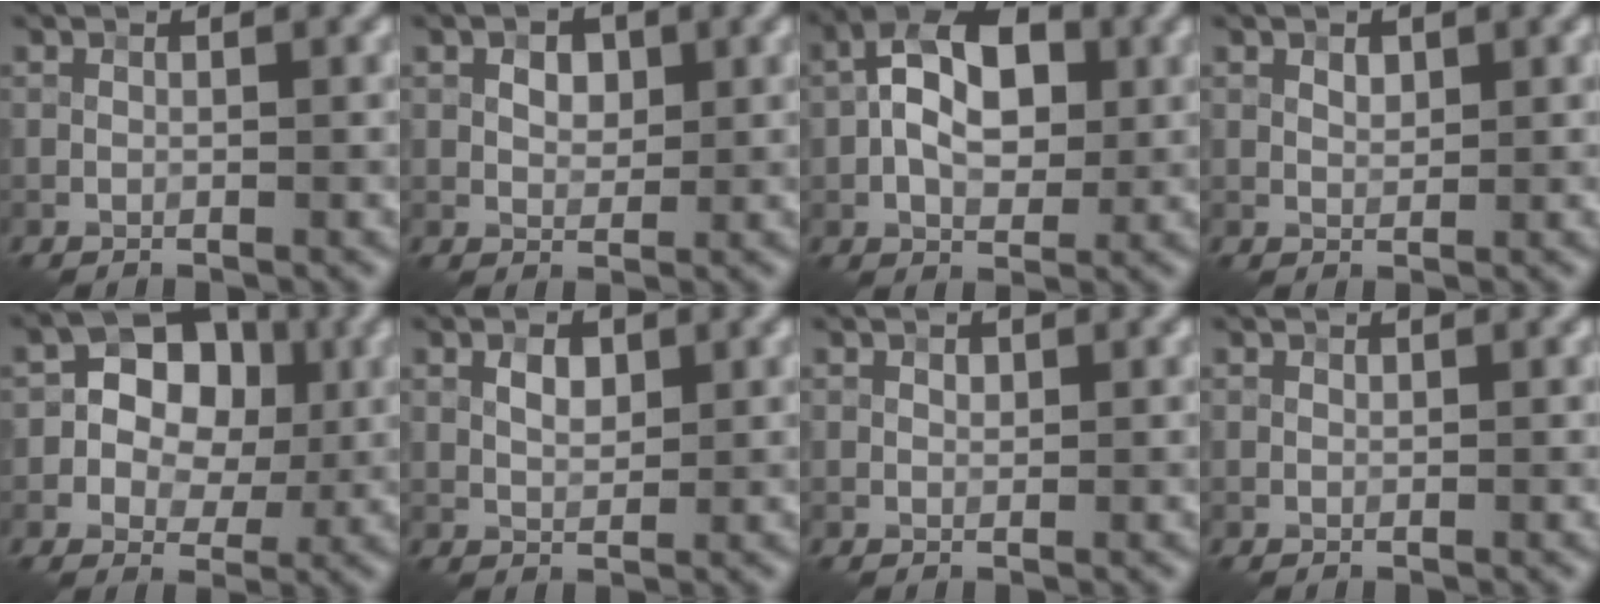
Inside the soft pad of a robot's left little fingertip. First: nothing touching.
{"total": 2.4, "force": [0.8, 1.6, 1.6], "torque": [-0.025, -0.001, 0.013]}
{"total": 7.5, "force": [0.5, 4.5, 6.0], "torque": [-0.102, 0.016, -0.004]}
{"total": 1.2, "force": [0.6, 0.7, 0.7], "torque": [-0.011, 0.000, 0.011]}
{"total": 7.3, "force": [0.7, 5.8, 4.4], "torque": [-0.042, 0.014, -0.012]}
{"total": 2.0, "force": [0.7, 1.2, 1.5], "torque": [-0.025, 0.000, 0.011]}
{"total": 0.6, "force": [0.4, 0.4, 0.3], "torque": [-0.006, 0.000, 0.005]}
{"total": 0.0}